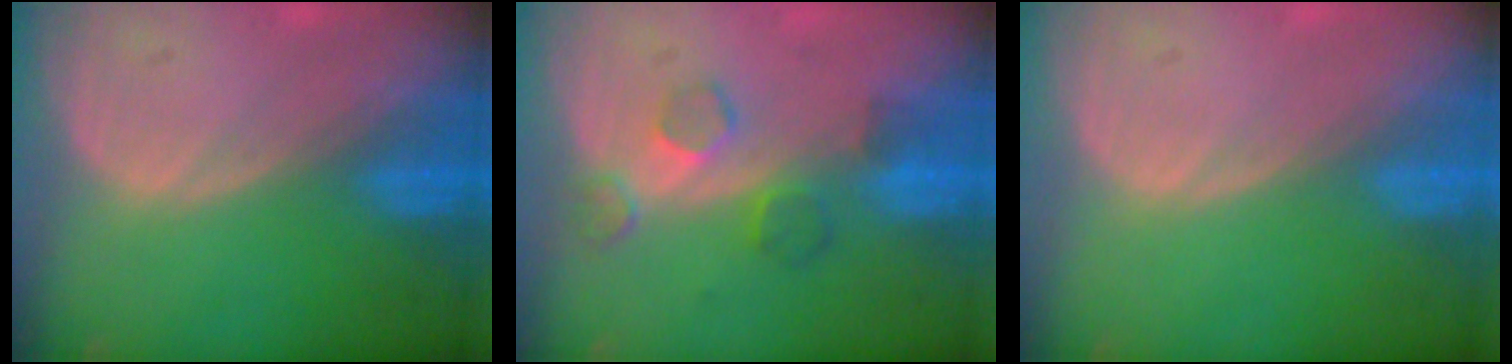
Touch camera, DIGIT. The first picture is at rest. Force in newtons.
{"total": 4.5, "press": 4.2, "slide": 1.6}
{"total": 0.0}